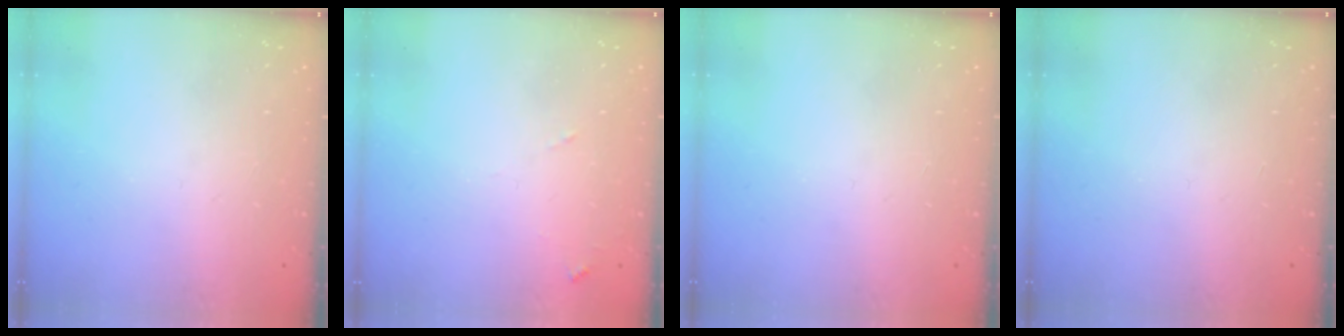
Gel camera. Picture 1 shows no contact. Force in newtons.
{"total": 6.3, "press": 6.3, "slide": 0.5}
{"total": 0.0}
{"total": 0.0}